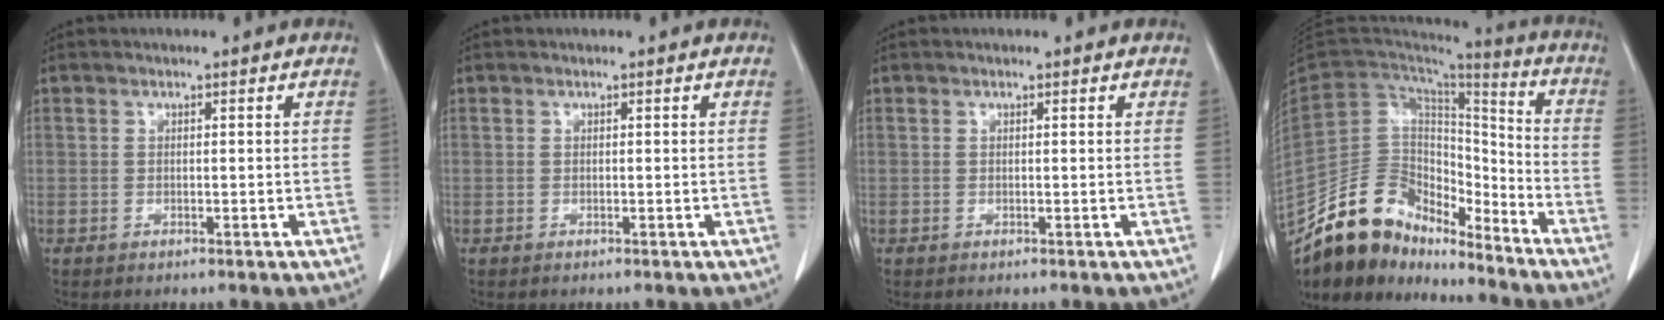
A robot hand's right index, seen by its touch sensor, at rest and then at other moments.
{"total": 0.0}
{"total": 0.0}
{"total": 15.6, "force": [-13.2, 6.8, 4.8], "torque": [-0.074, 0.060, -0.239]}